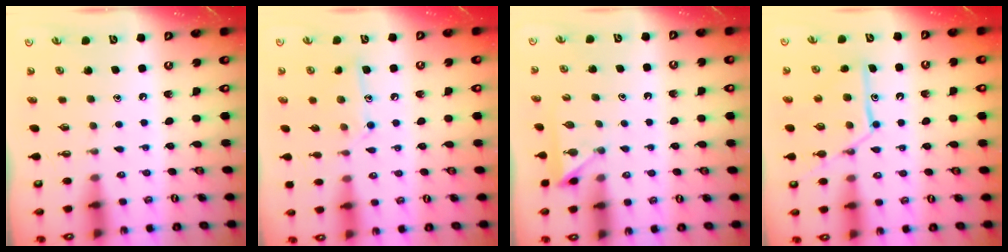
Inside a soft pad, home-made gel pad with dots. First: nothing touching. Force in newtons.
{"total": 9.9, "press": 9.9, "slide": 0.7}
{"total": 3.0, "press": 3.0, "slide": 0.4}
{"total": 12.8, "press": 12.7, "slide": 1.1}